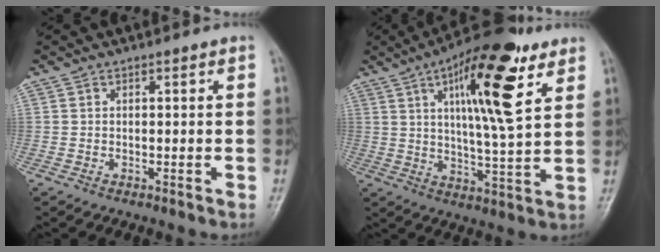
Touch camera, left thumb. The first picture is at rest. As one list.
[{"total": 18.2, "force": [8.1, 4.8, 15.5], "torque": [-0.228, -0.027, 0.125]}]